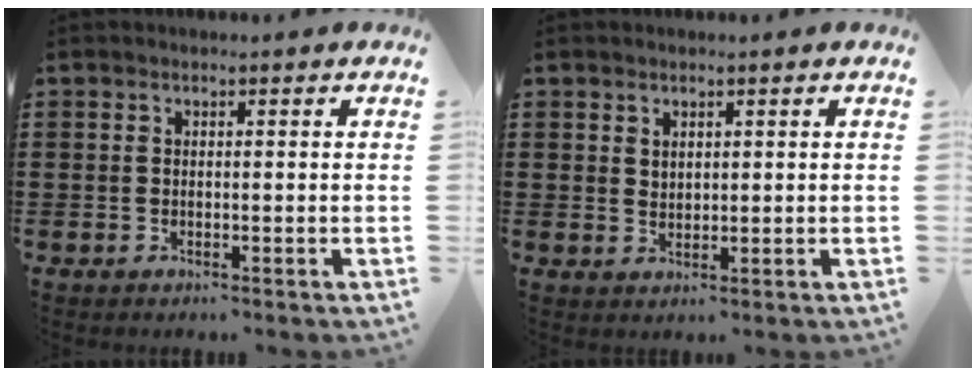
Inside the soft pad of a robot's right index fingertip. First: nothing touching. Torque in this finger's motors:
{"motor_torque": [-0.67, 0.68, -0.04, -0.01]}